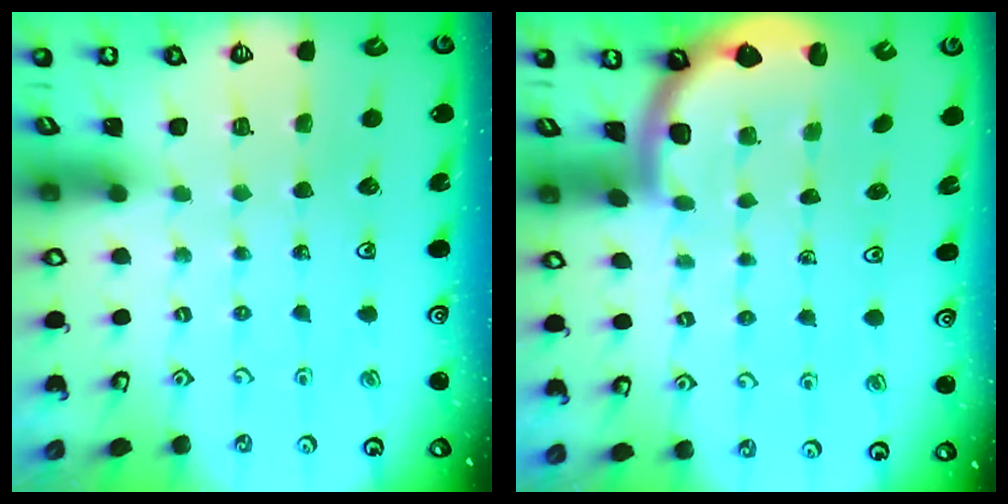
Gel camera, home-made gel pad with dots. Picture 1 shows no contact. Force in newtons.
{"total": 2.0, "press": 2.0, "slide": 0.3}